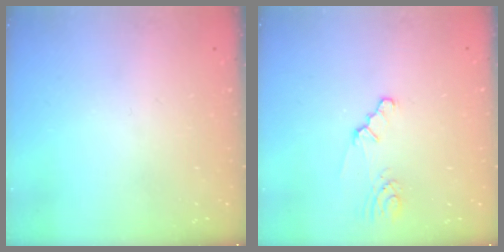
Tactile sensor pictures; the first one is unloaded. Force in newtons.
{"total": 2.3, "press": 2.3, "slide": 0.4}